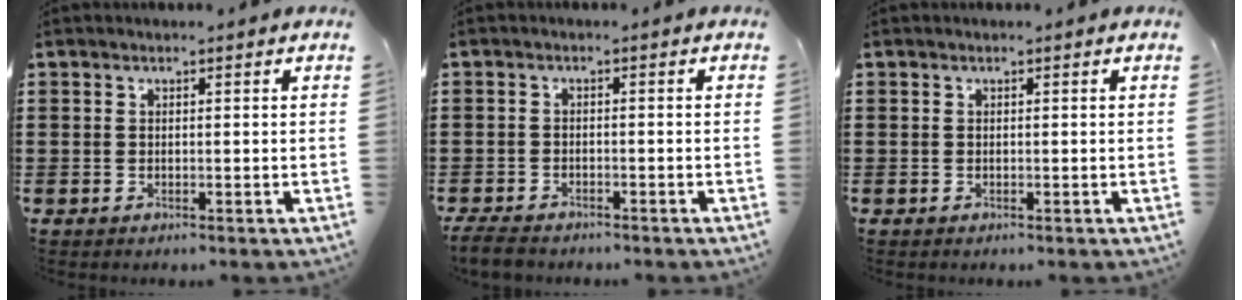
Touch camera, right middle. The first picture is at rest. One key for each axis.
{"total": 2.6, "fx": -2.5, "fy": 0.7, "fz": 0.6, "tx": -0.027, "ty": -0.002, "tz": -0.055}
{"total": 0.0}